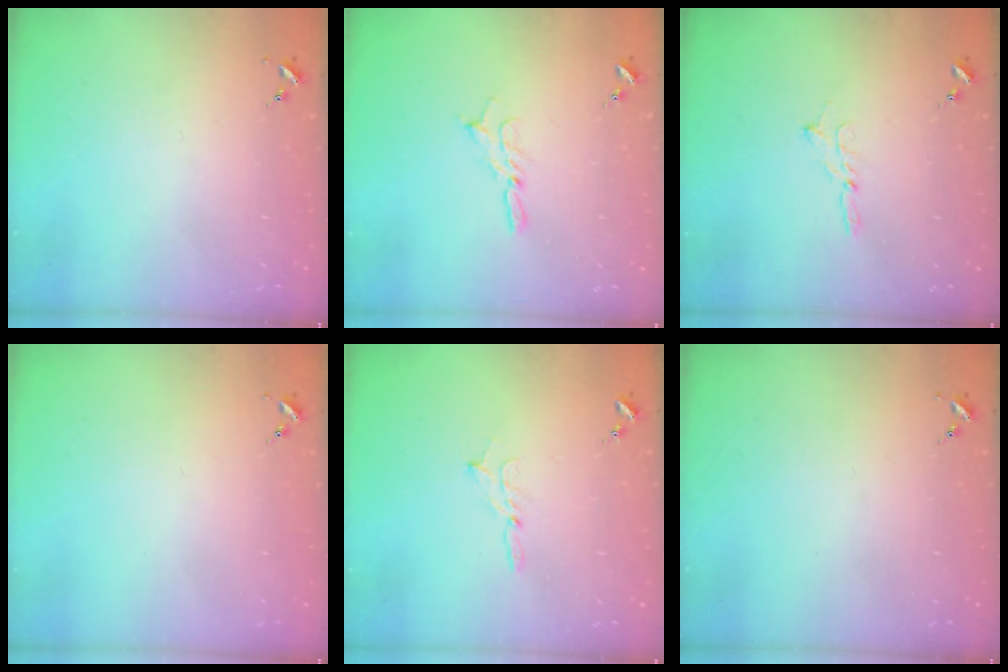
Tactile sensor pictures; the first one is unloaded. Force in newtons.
{"total": 5.6, "press": 5.6, "slide": 0.2}
{"total": 2.0, "press": 2.0, "slide": 0.2}
{"total": 0.0}
{"total": 2.5, "press": 2.5, "slide": 0.2}
{"total": 0.0}